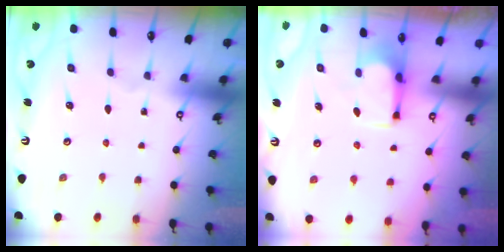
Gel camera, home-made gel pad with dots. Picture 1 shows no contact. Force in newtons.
{"total": 2.8, "press": 2.7, "slide": 0.8}